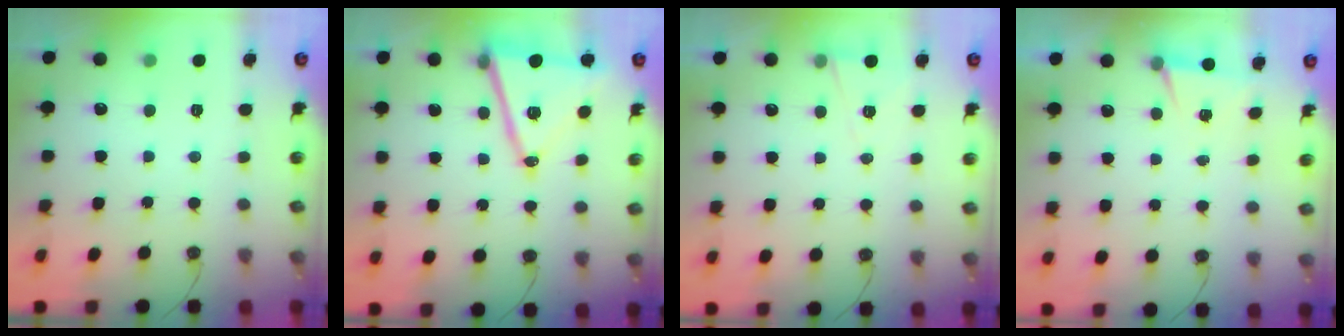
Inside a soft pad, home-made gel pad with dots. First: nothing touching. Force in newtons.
{"total": 15.4, "press": 14.9, "slide": 3.9}
{"total": 6.0, "press": 4.0, "slide": 4.4}
{"total": 5.0, "press": 2.2, "slide": 4.5}